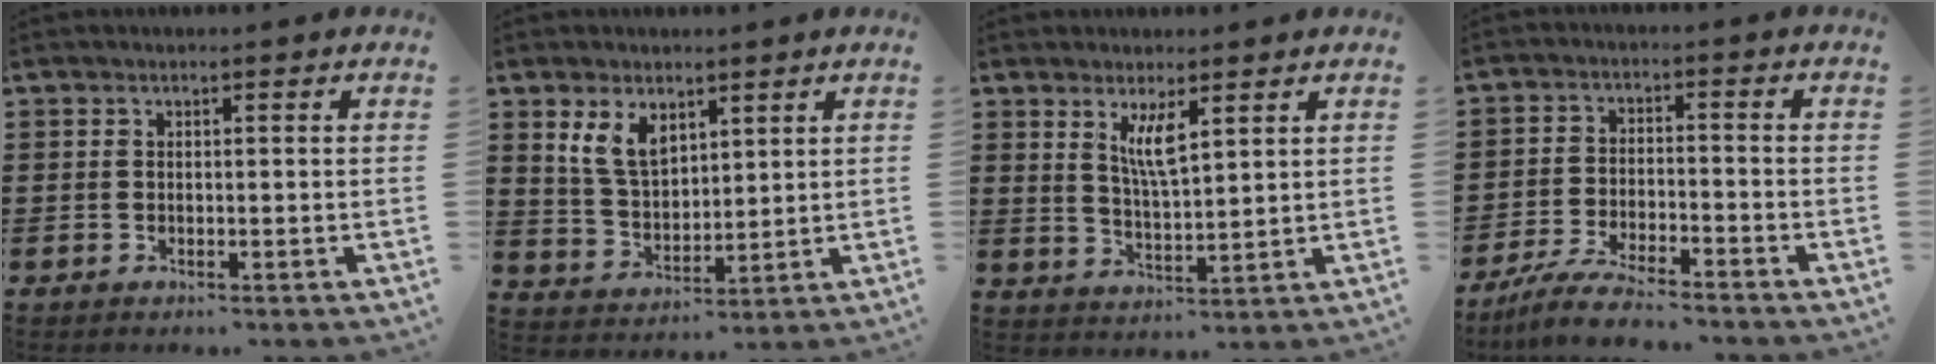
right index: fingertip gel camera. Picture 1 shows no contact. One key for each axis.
{"total": 6.5, "fx": 3.5, "fy": 3.8, "fz": 4.0, "tx": -0.100, "ty": 0.005, "tz": 0.065}
{"total": 5.0, "fx": 2.6, "fy": 1.3, "fz": 4.1, "tx": -0.088, "ty": 0.003, "tz": 0.044}
{"total": 5.4, "fx": -5.0, "fy": 0.2, "fz": 1.9, "tx": -0.053, "ty": -0.010, "tz": -0.101}